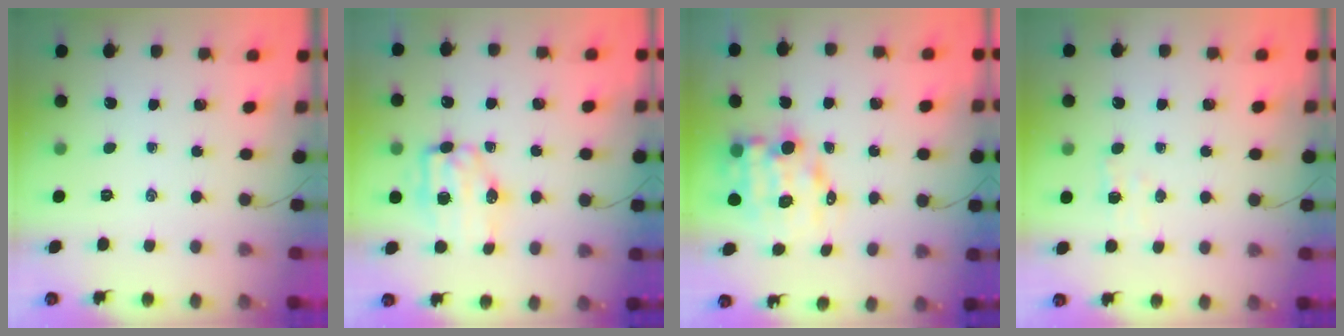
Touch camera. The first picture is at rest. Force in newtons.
{"total": 8.1, "press": 8.0, "slide": 0.9}
{"total": 9.4, "press": 9.0, "slide": 2.7}
{"total": 3.6, "press": 3.4, "slide": 1.1}